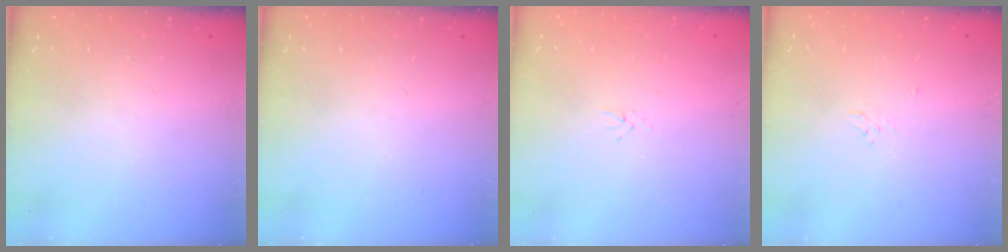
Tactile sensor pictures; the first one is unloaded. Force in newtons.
{"total": 0.0}
{"total": 1.0, "press": 1.0, "slide": 0.3}
{"total": 4.1, "press": 4.0, "slide": 0.5}